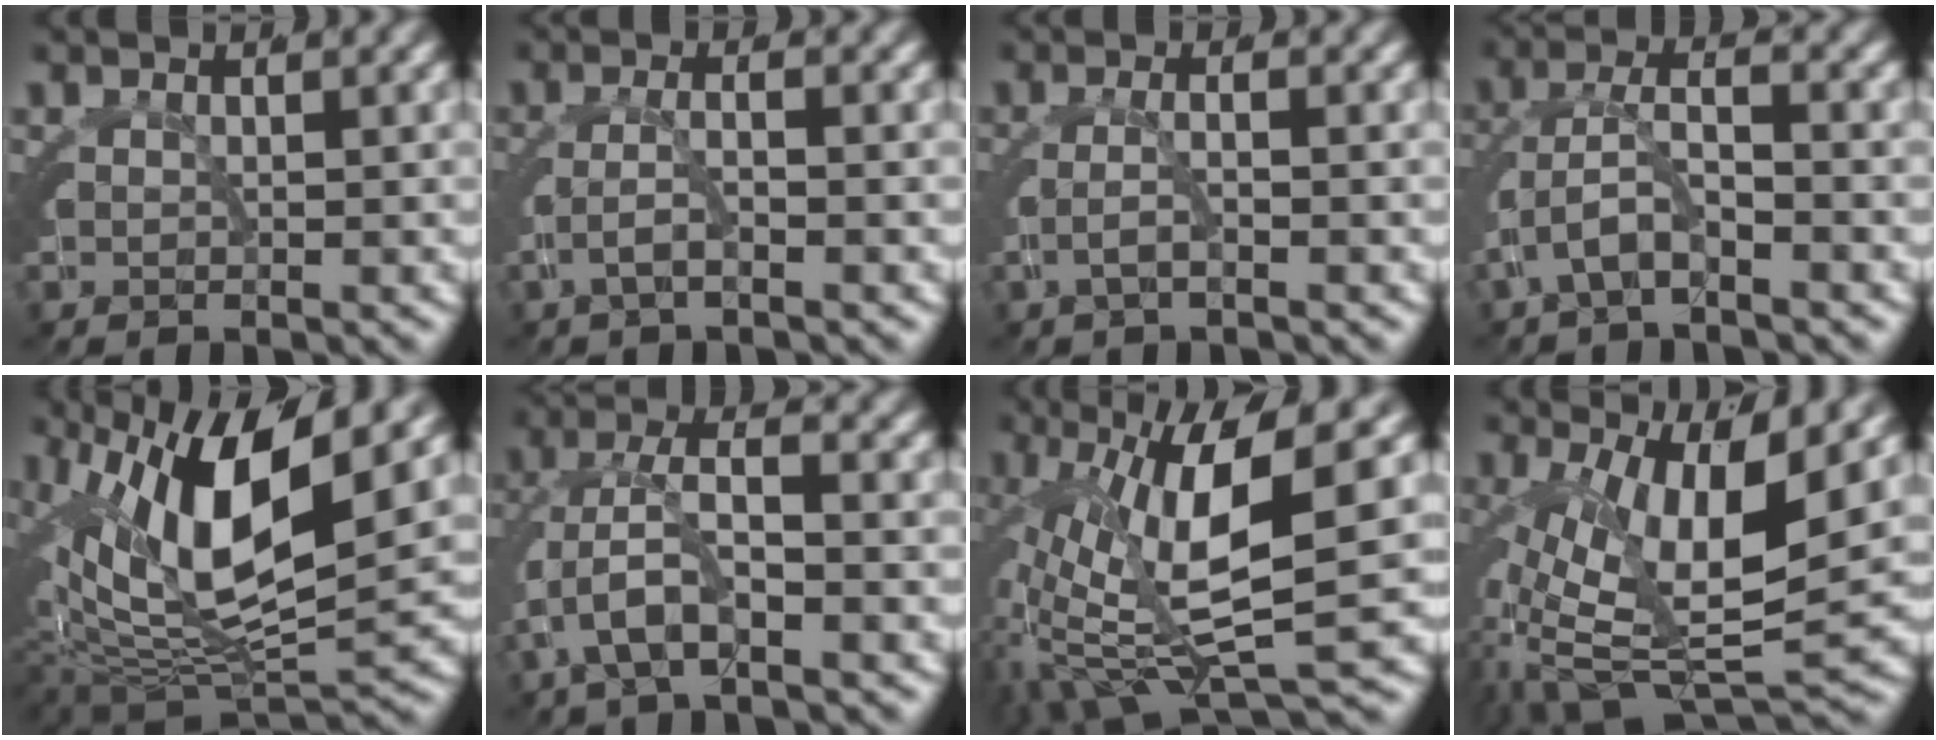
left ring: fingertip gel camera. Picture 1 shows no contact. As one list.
[{"total": 1.7, "force": [-0.9, 0.3, 1.4], "torque": [-0.027, 0.006, -0.022]}, {"total": 1.3, "force": [-0.8, -0.1, 1.1], "torque": [-0.022, 0.006, -0.018]}, {"total": 2.9, "force": [-1.8, 1.1, 2.0], "torque": [-0.043, -0.005, -0.032]}, {"total": 12.3, "force": [0.1, 7.9, 9.5], "torque": [-0.180, -0.029, 0.009]}, {"total": 3.7, "force": [-1.5, 1.2, 3.1], "torque": [-0.065, -0.004, -0.024]}, {"total": 10.6, "force": [-0.9, 4.3, 9.6], "torque": [-0.168, -0.013, -0.007]}, {"total": 9.0, "force": [-1.5, 4.3, 7.7], "torque": [-0.132, -0.032, -0.010]}]